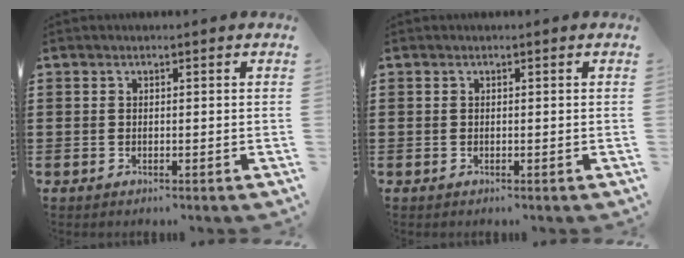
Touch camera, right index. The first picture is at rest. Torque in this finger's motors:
{"motor_torque": [0.03, -0.02, 0.00, 0.00]}